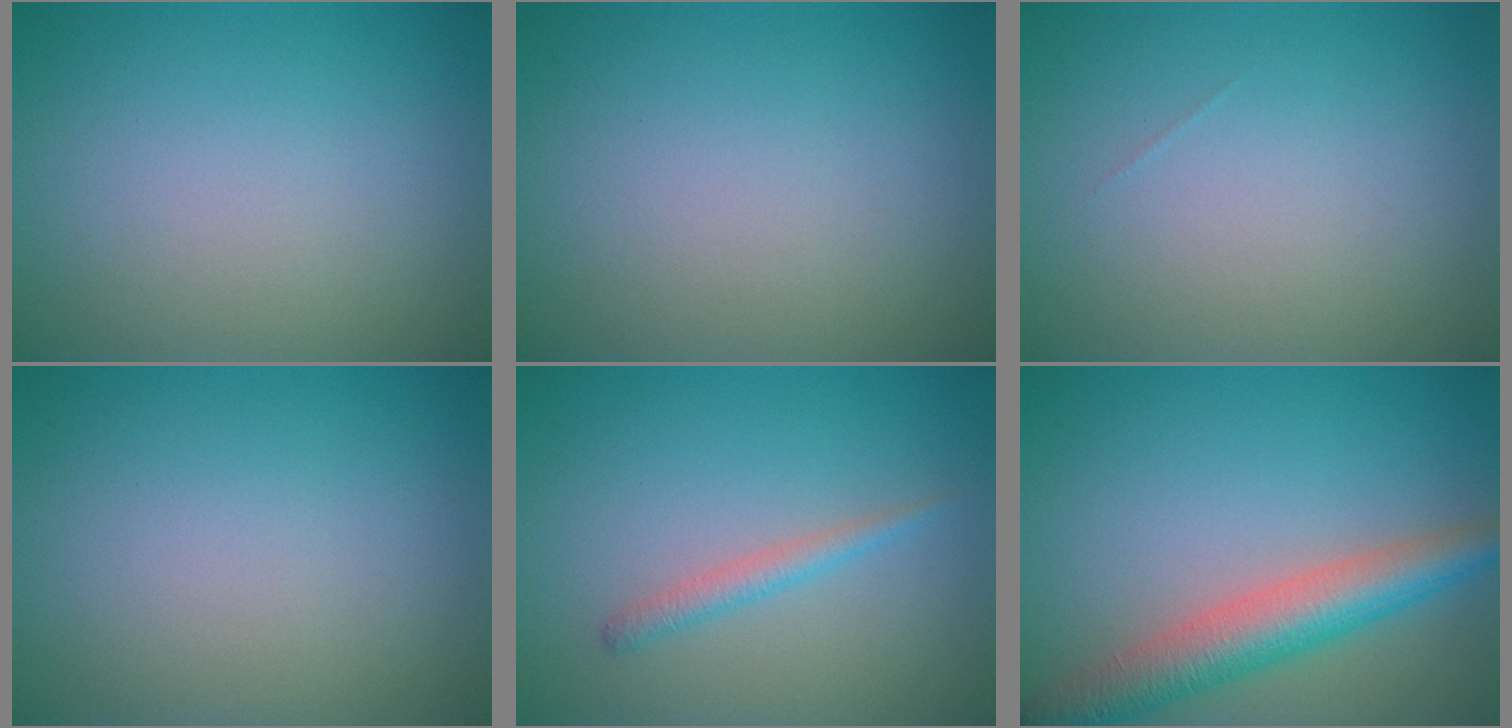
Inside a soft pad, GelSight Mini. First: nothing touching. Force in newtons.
{"total": 0.0}
{"total": 0.0}
{"total": 0.0}
{"total": 1.5, "press": 1.5, "slide": 0.0}
{"total": 5.8, "press": 5.8, "slide": 0.2}